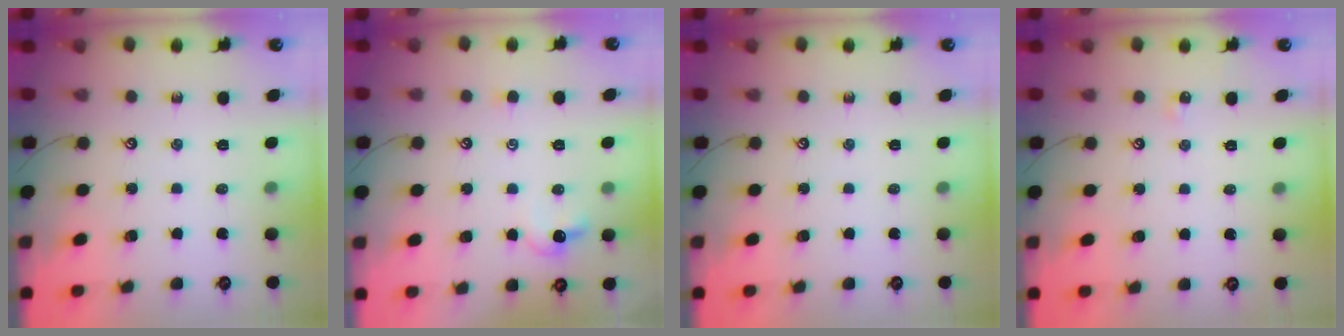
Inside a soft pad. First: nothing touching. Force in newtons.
{"total": 1.2, "press": 1.0, "slide": 0.6}
{"total": 0.0}
{"total": 2.9, "press": 2.9, "slide": 0.4}